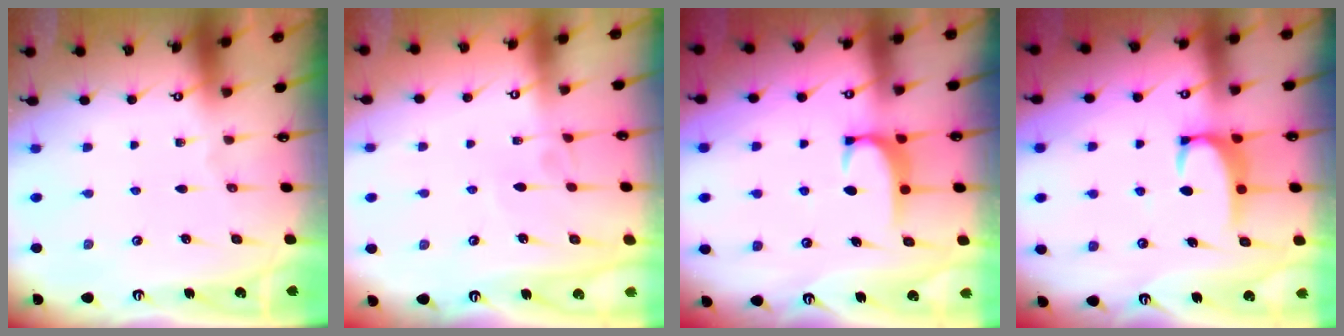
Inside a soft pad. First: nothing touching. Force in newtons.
{"total": 4.0, "press": 4.0, "slide": 0.1}
{"total": 1.7, "press": 1.7, "slide": 0.5}
{"total": 2.6, "press": 2.6, "slide": 0.5}